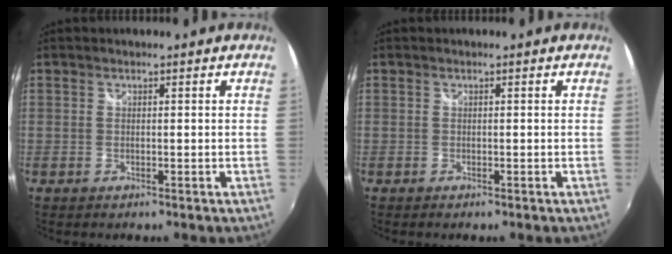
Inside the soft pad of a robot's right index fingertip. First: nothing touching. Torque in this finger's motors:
{"motor_torque": [0.10, -0.21, 0.01, 0.02]}